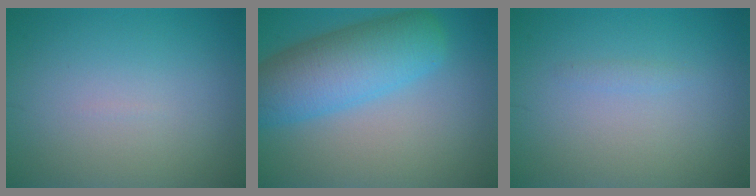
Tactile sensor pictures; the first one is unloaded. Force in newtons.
{"total": 7.9, "press": 7.9, "slide": 0.2}
{"total": 0.6, "press": 0.6, "slide": 0.1}